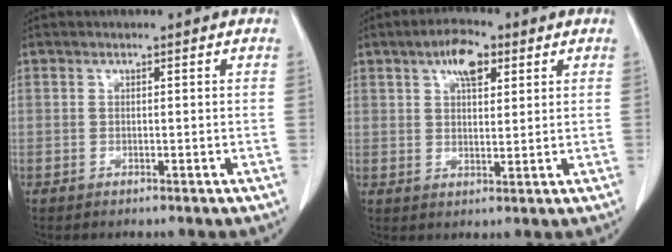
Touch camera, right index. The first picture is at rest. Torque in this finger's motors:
{"motor_torque": [0.12, 0.15, 0.08, 0.08]}